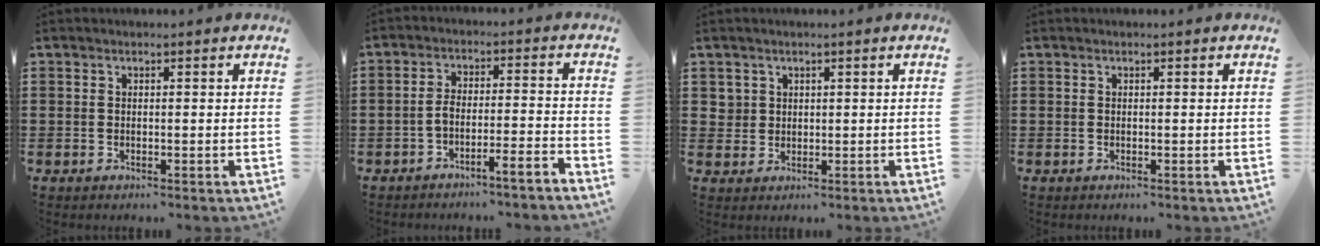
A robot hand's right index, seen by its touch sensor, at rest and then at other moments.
{"total": 4.4, "force": [-3.9, -0.3, 2.2], "torque": [-0.052, -0.009, -0.081]}
{"total": 2.1, "force": [1.0, 1.8, 0.2], "torque": [-0.012, 0.009, 0.020]}
{"total": 0.0}